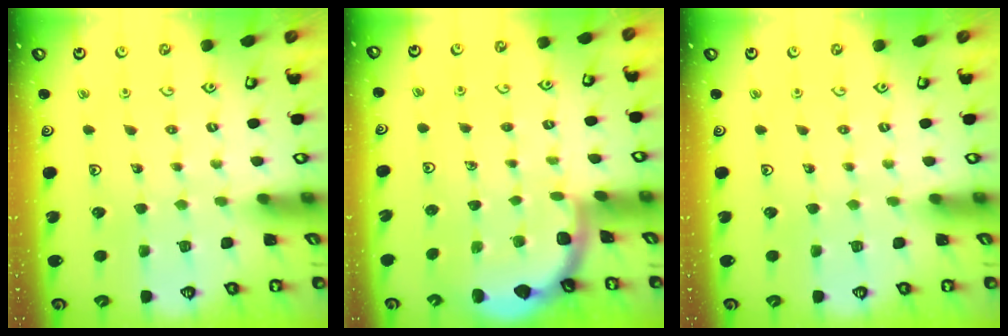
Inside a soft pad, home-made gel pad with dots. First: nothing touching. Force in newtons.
{"total": 1.9, "press": 1.9, "slide": 0.0}
{"total": 0.0}